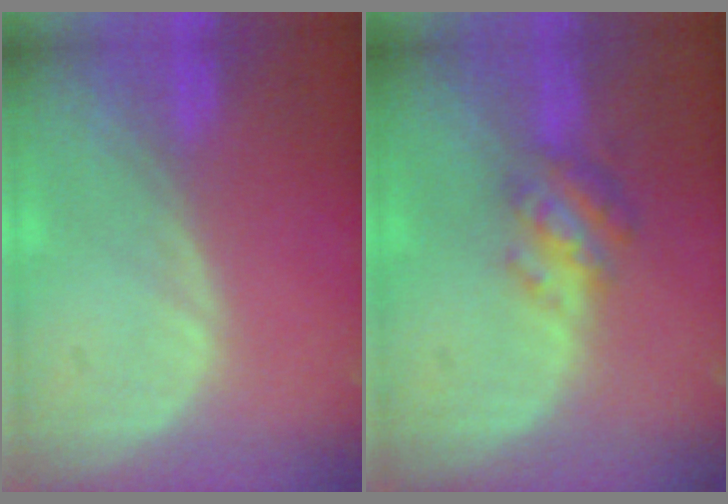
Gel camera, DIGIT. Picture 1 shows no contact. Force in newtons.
{"total": 4.7, "press": 4.6, "slide": 1.0}